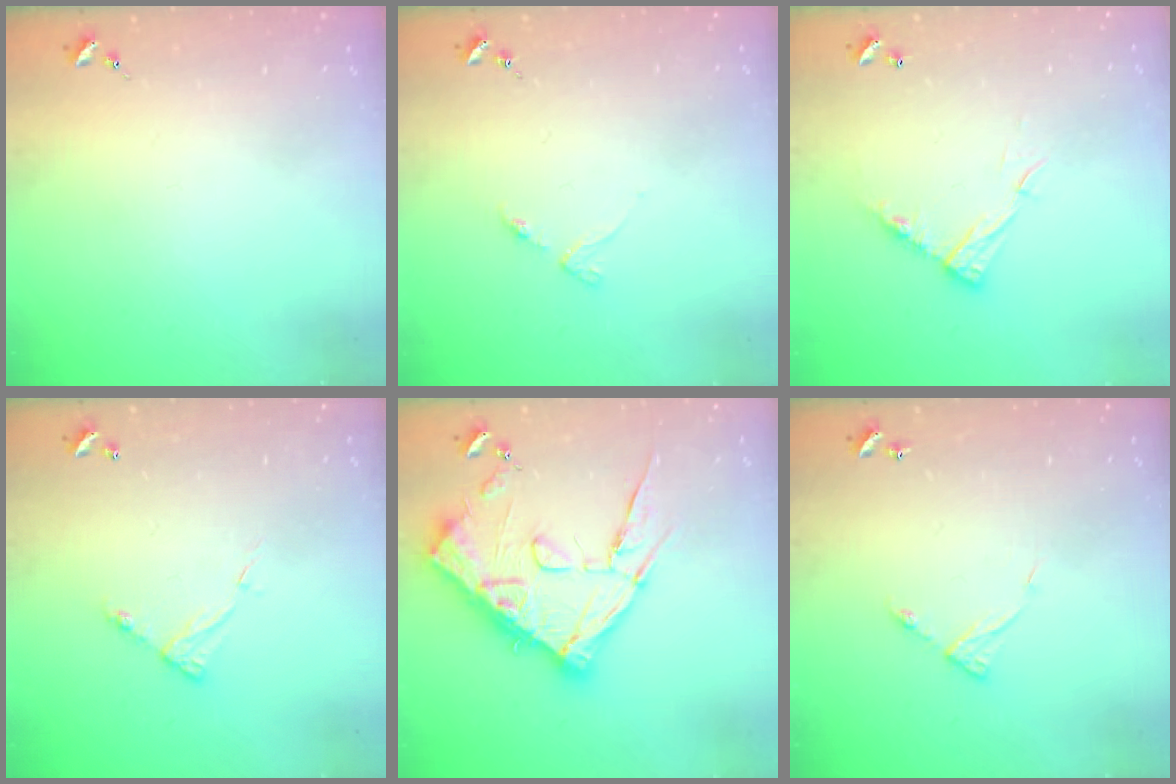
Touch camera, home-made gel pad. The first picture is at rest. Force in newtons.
{"total": 3.5, "press": 3.5, "slide": 0.4}
{"total": 10.6, "press": 10.6, "slide": 0.4}
{"total": 6.4, "press": 6.4, "slide": 0.6}
{"total": 19.4, "press": 19.4, "slide": 1.0}
{"total": 5.8, "press": 5.7, "slide": 0.6}